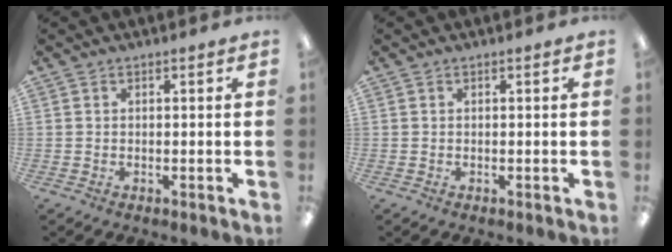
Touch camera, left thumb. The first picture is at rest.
{"total": 0.0}